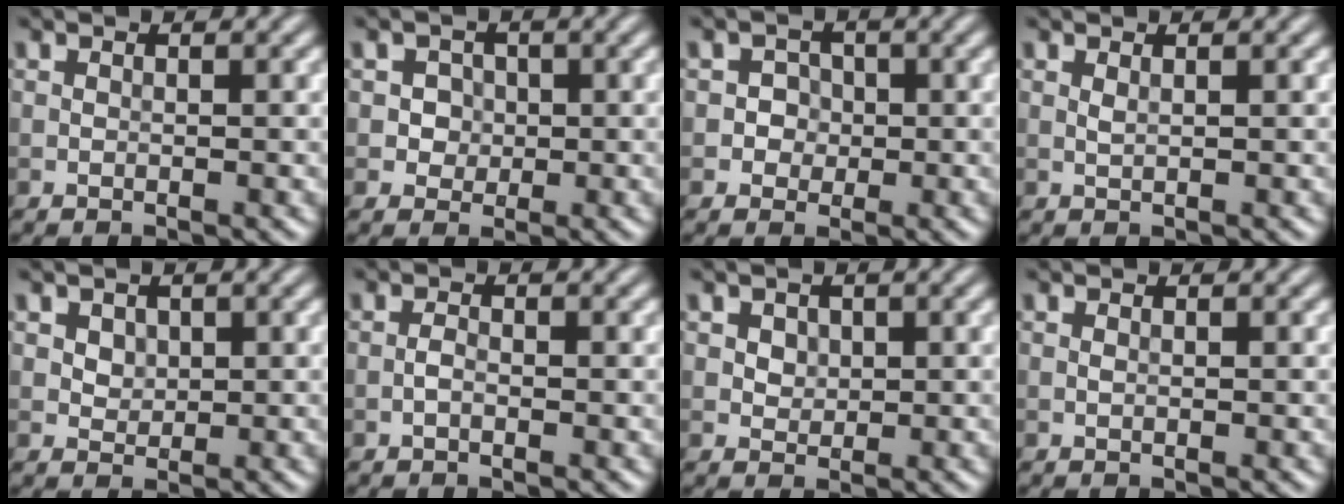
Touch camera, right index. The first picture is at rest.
{"total": 2.0, "force": [0.2, 1.9, 0.7], "torque": [0.003, 0.000, 0.007]}
{"total": 1.7, "force": [-0.2, 1.7, 0.4], "torque": [0.018, 0.001, -0.011]}
{"total": 0.5, "force": [0.3, 0.1, 0.4], "torque": [-0.011, -0.001, 0.006]}
{"total": 1.7, "force": [0.8, 1.3, 0.7], "torque": [-0.014, -0.002, 0.023]}
{"total": 0.9, "force": [-0.4, 0.3, 0.7], "torque": [-0.016, 0.001, -0.010]}
{"total": 1.5, "force": [0.6, 1.3, 0.7], "torque": [-0.010, 0.000, 0.015]}
{"total": 0.0}